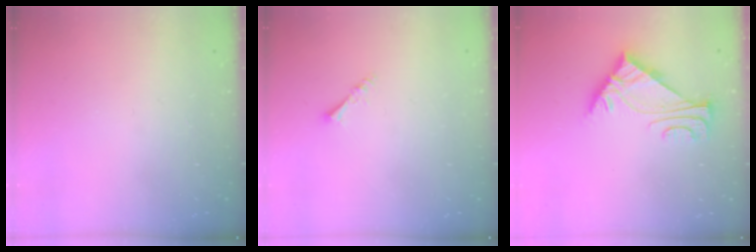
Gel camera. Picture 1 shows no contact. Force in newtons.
{"total": 1.8, "press": 1.8, "slide": 0.1}
{"total": 5.7, "press": 5.7, "slide": 0.6}